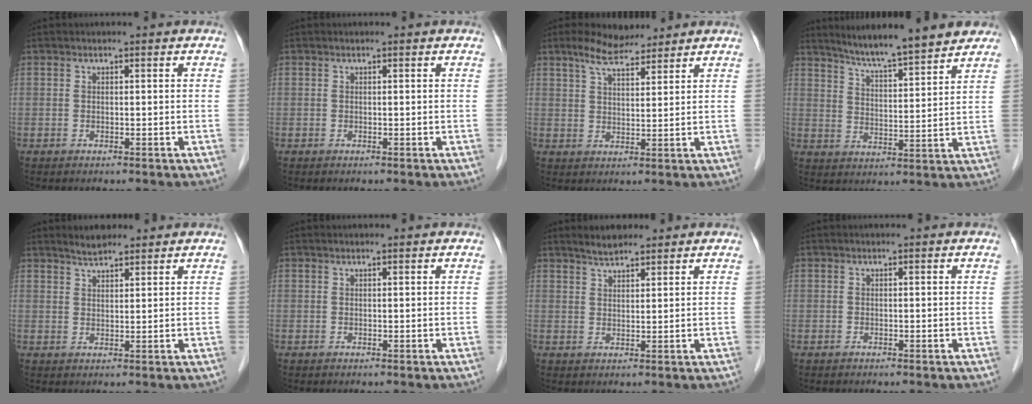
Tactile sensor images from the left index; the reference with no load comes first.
{"total": 0.0}
{"total": 5.9, "force": [5.0, 1.3, 2.9], "torque": [-0.066, 0.017, 0.093]}
{"total": 13.3, "force": [11.7, 1.0, 6.3], "torque": [-0.093, 0.009, 0.171]}
{"total": 3.3, "force": [3.0, 0.9, 1.1], "torque": [-0.023, 0.010, 0.052]}
{"total": 0.7, "force": [0.6, 0.0, 0.4], "torque": [-0.010, 0.009, 0.013]}
{"total": 3.4, "force": [3.1, 0.9, 1.2], "torque": [-0.025, 0.010, 0.055]}
{"total": 0.0}